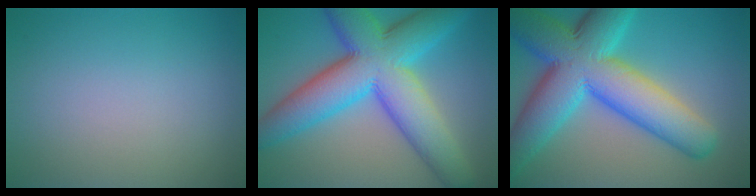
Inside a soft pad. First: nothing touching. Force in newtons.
{"total": 12.7, "press": 12.7, "slide": 0.2}
{"total": 13.1, "press": 13.1, "slide": 0.4}